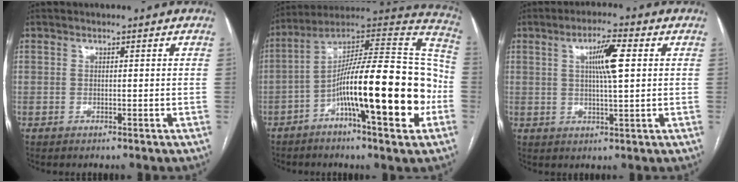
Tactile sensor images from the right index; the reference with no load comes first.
{"total": 24.2, "force": [-6.6, 3.3, 23.0], "torque": [-0.332, 0.016, -0.103]}
{"total": 6.5, "force": [1.6, 0.5, 6.3], "torque": [-0.112, 0.006, 0.026]}